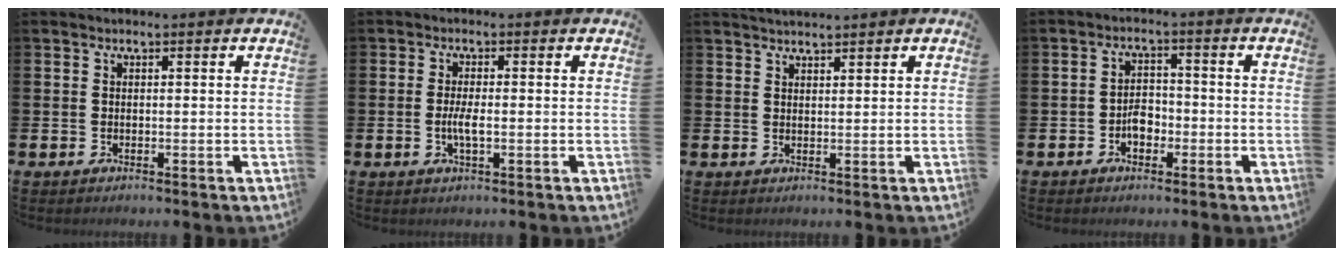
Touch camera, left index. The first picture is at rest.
{"total": 2.6, "force": [-0.4, 0.7, 2.4], "torque": [-0.045, -0.006, -0.012]}
{"total": 2.2, "force": [2.1, 0.3, 0.3], "torque": [-0.006, -0.005, 0.038]}
{"total": 3.0, "force": [-1.2, 2.1, 1.8], "torque": [-0.021, -0.001, -0.028]}